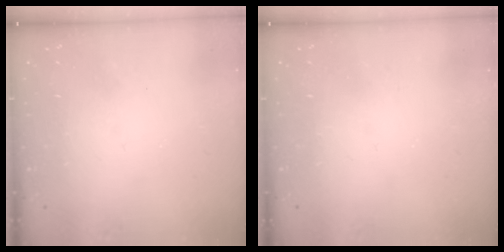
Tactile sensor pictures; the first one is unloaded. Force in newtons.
{"total": 0.0}